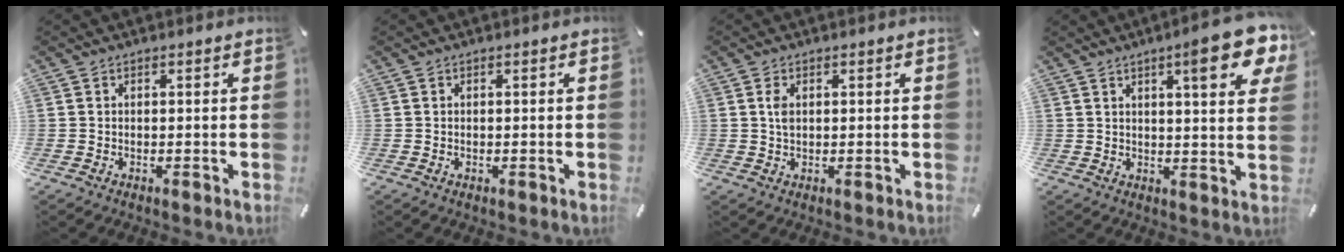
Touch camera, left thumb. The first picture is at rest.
{"total": 0.0}
{"total": 2.3, "force": [0.6, 1.2, 1.8], "torque": [-0.040, 0.006, 0.009]}
{"total": 12.8, "force": [6.8, 2.8, 10.5], "torque": [-0.137, -0.034, 0.101]}